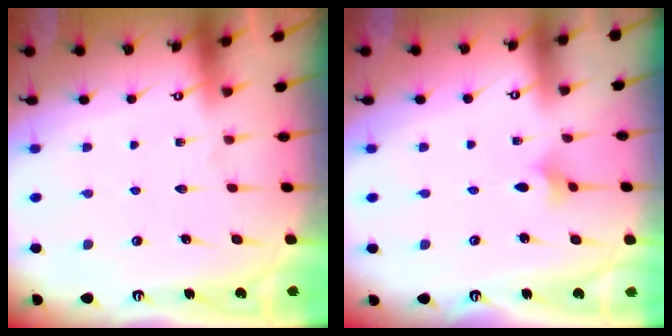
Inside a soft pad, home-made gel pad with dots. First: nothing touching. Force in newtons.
{"total": 2.0, "press": 2.0, "slide": 0.4}